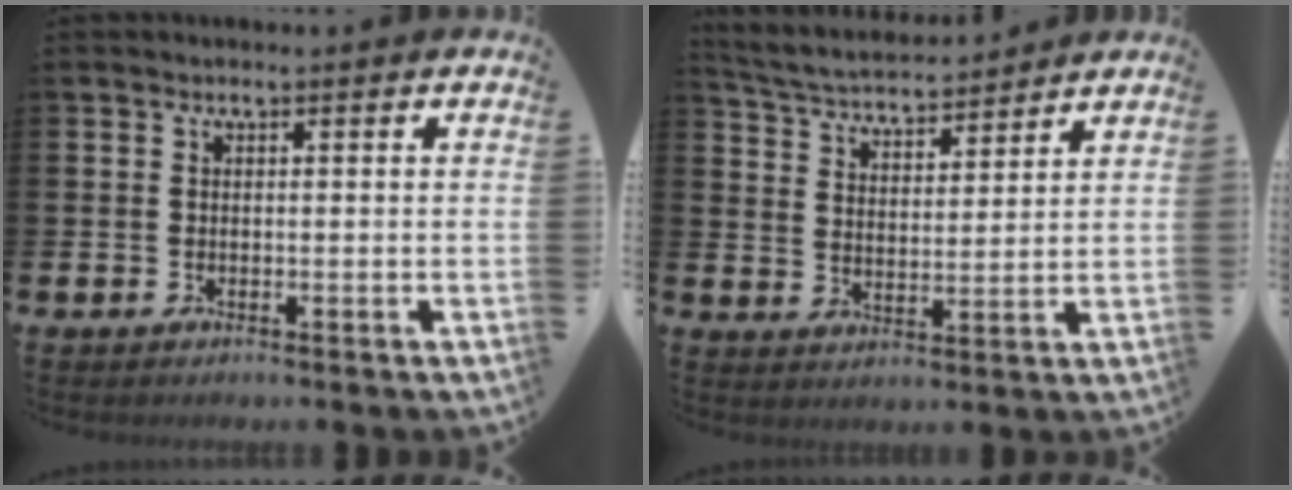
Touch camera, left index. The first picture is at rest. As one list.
[{"total": 4.6, "force": [4.5, 0.6, 0.4], "torque": [-0.031, -0.033, 0.077]}]